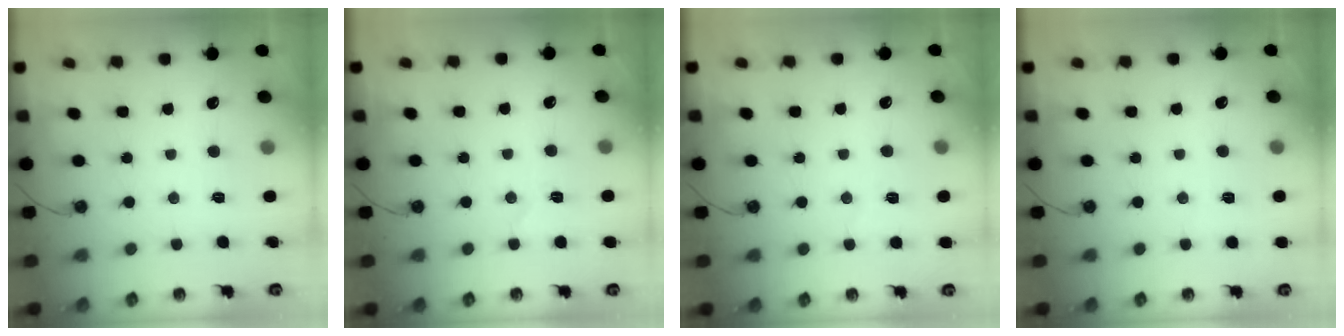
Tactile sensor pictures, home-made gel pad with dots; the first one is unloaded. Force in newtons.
{"total": 4.9, "press": 4.6, "slide": 1.8}
{"total": 6.3, "press": 5.5, "slide": 2.9}
{"total": 2.5, "press": 2.3, "slide": 0.9}